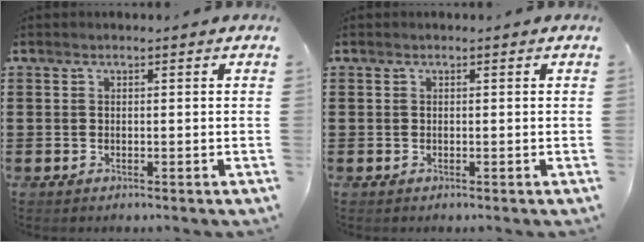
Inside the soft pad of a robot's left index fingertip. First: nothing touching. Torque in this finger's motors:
{"motor_torque": [0.00, 0.00, 0.00, -0.01]}